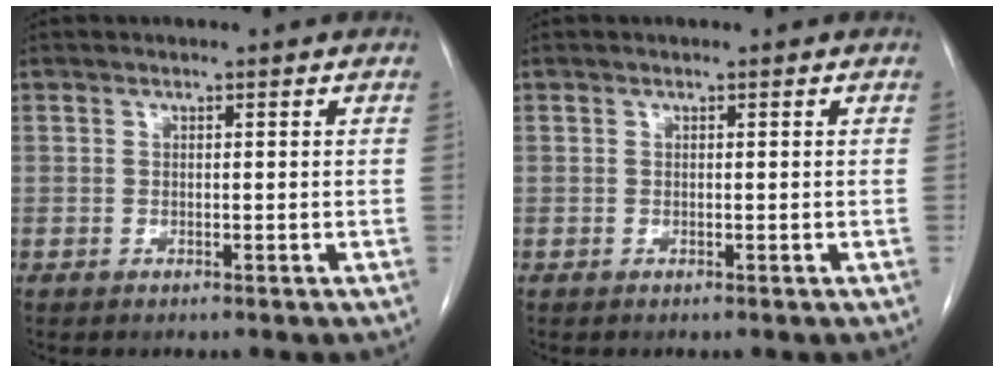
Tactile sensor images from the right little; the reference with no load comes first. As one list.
[{"total": 0.0}]